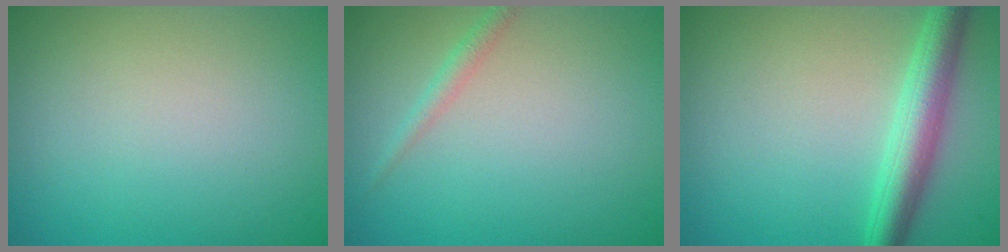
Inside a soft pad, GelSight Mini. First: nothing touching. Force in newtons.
{"total": 1.2, "press": 1.2, "slide": 0.1}
{"total": 4.4, "press": 4.4, "slide": 0.1}